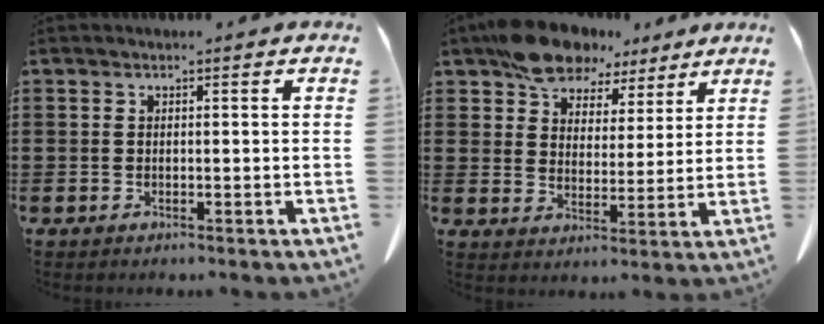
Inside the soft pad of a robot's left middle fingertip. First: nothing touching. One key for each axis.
{"total": 9.4, "fx": 8.0, "fy": 4.3, "fz": 2.7, "tx": -0.078, "ty": -0.018, "tz": 0.152}